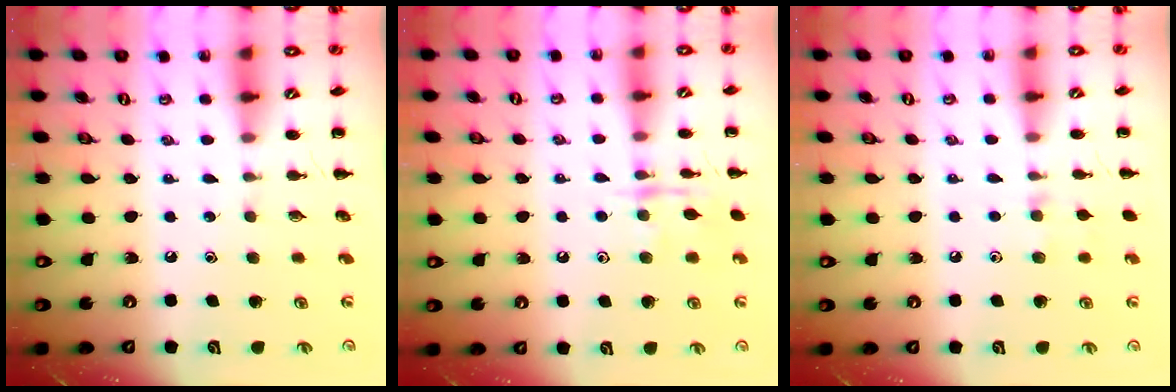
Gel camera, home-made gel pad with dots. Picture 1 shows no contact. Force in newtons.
{"total": 9.3, "press": 9.3, "slide": 0.5}
{"total": 5.9, "press": 5.7, "slide": 1.7}